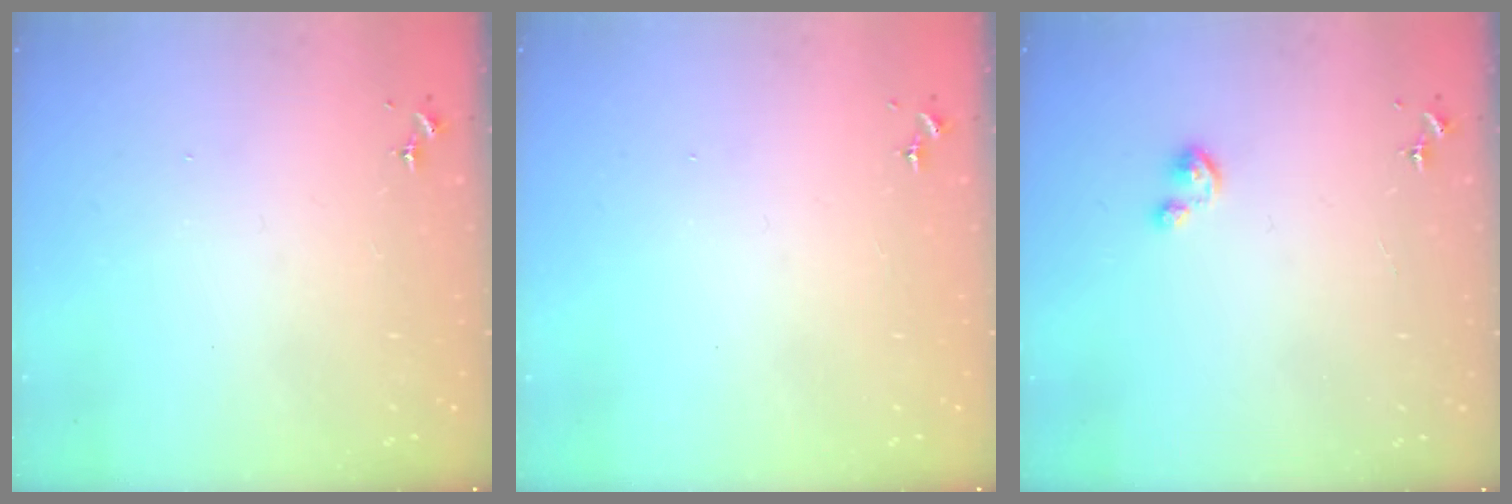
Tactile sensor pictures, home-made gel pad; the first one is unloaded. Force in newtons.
{"total": 0.0}
{"total": 3.0, "press": 3.0, "slide": 0.3}